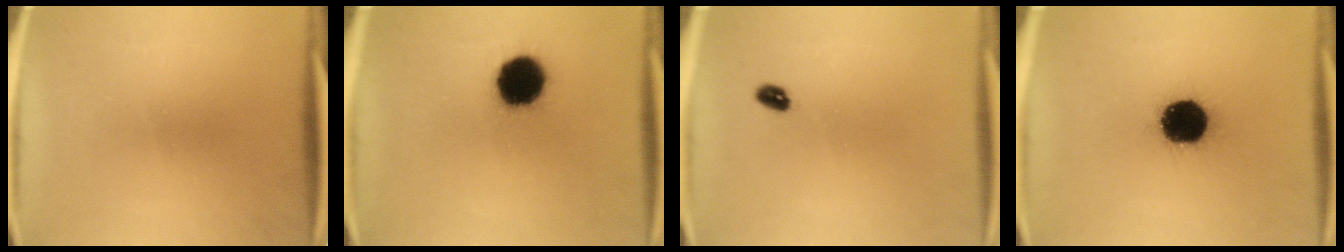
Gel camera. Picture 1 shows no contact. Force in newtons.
{"total": 14.5}
{"total": 1.9}
{"total": 18.7}